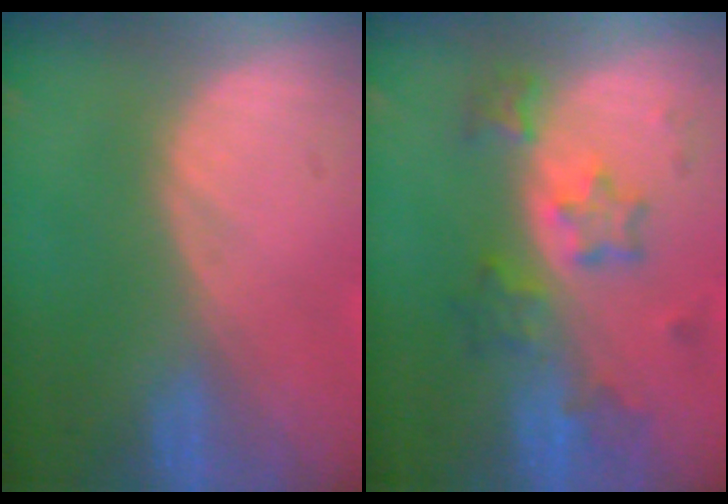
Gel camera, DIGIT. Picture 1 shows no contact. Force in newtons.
{"total": 6.0, "press": 6.0, "slide": 0.4}